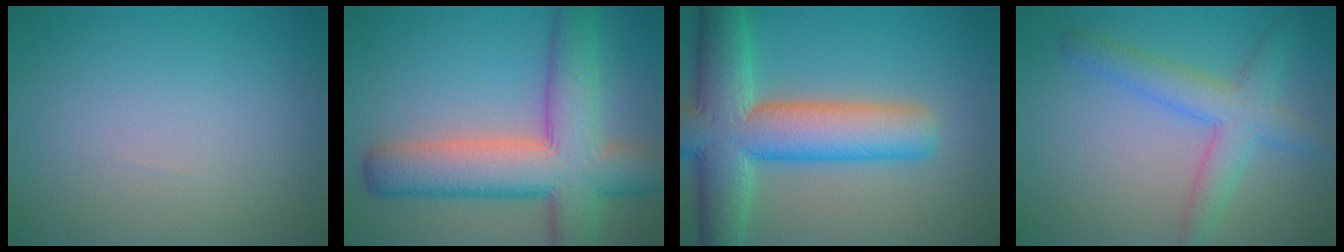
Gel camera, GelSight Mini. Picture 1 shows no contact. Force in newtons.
{"total": 10.4, "press": 10.4, "slide": 0.6}
{"total": 10.5, "press": 10.5, "slide": 0.6}
{"total": 4.3, "press": 4.3, "slide": 0.1}